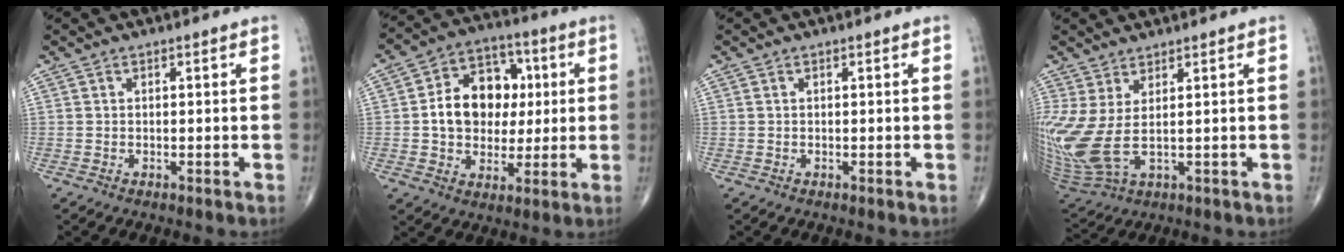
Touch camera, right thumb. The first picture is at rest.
{"total": 14.5, "force": [1.1, 11.2, 9.0], "torque": [-0.101, 0.021, 0.019]}
{"total": 0.0}
{"total": 11.3, "force": [1.6, 4.3, 10.3], "torque": [-0.267, -0.016, 0.049]}